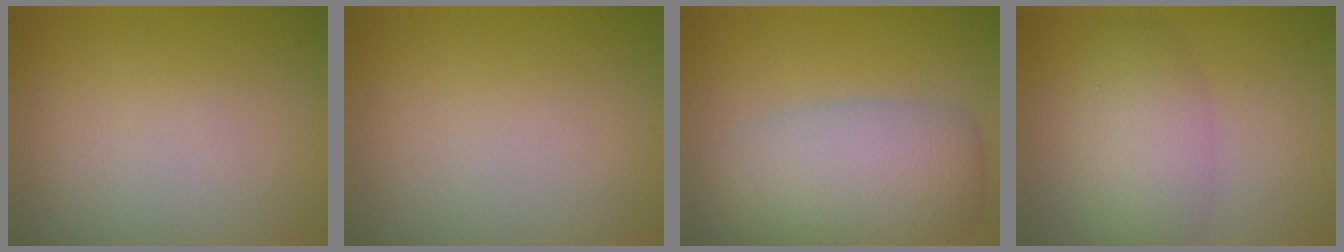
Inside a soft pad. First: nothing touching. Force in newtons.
{"total": 0.0}
{"total": 7.0, "press": 7.0, "slide": 0.4}
{"total": 4.4, "press": 4.4, "slide": 0.1}